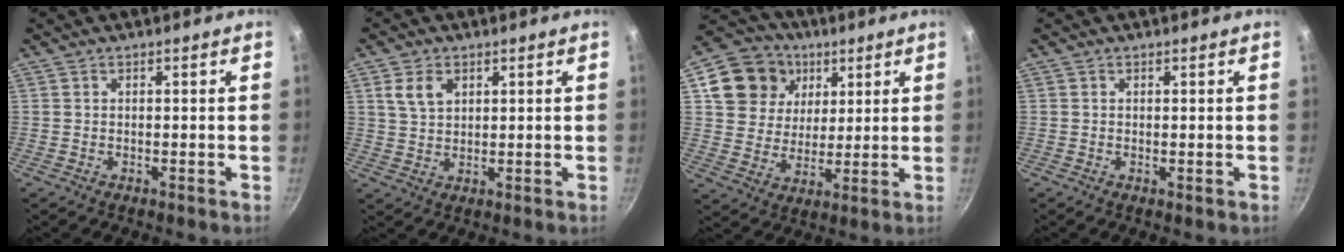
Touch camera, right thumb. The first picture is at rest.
{"total": 4.9, "force": [2.0, 3.3, 3.0], "torque": [-0.044, -0.004, 0.041]}
{"total": 14.2, "force": [5.6, 11.9, 5.4], "torque": [-0.069, -0.007, 0.093]}
{"total": 0.0}